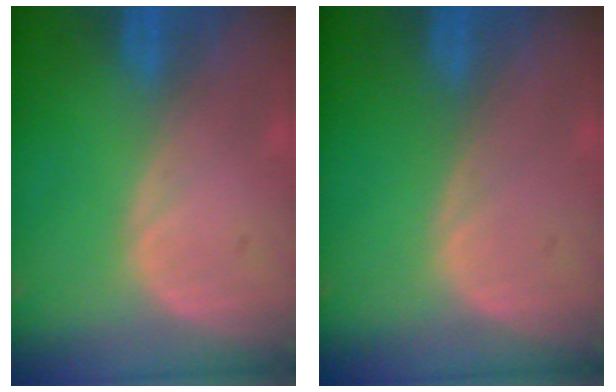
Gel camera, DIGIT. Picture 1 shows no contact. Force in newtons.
{"total": 0.0}